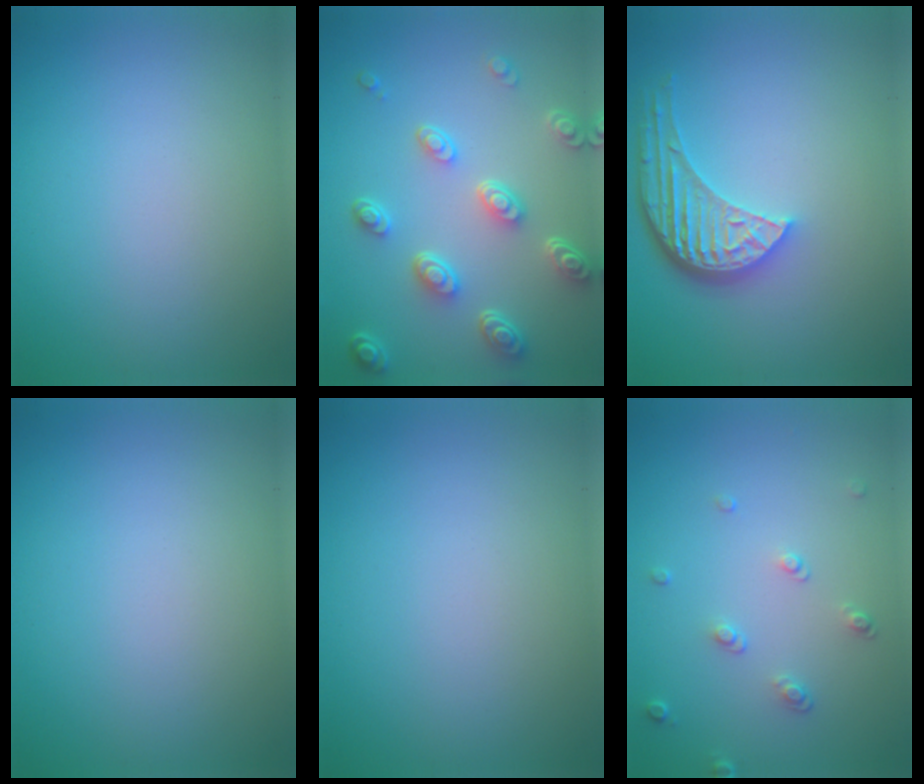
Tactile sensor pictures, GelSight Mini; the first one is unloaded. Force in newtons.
{"total": 5.2, "press": 3.9, "slide": 3.5}
{"total": 5.2, "press": 3.8, "slide": 3.5}
{"total": 0.0}
{"total": 0.0}
{"total": 1.5, "press": 1.0, "slide": 1.1}